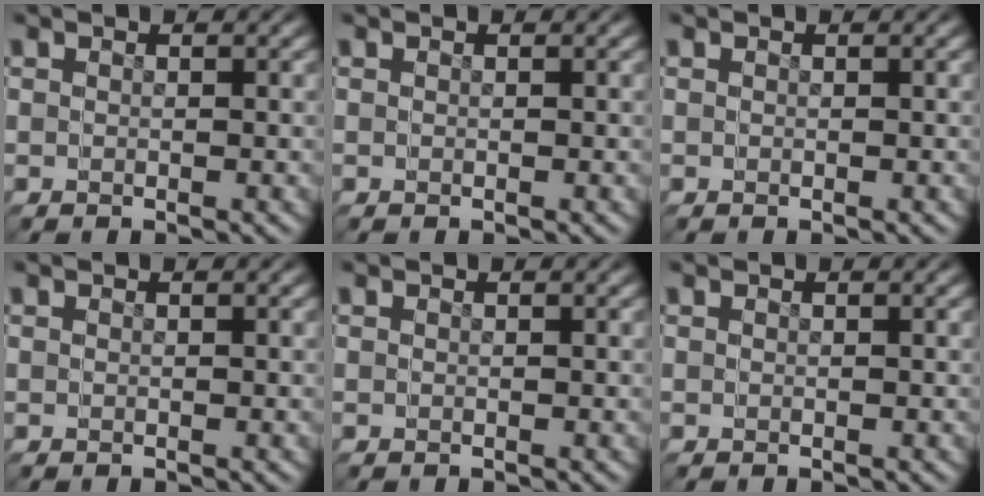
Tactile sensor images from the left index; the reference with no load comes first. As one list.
[{"total": 0.0}, {"total": 0.0}, {"total": 0.0}, {"total": 0.0}, {"total": 0.0}]